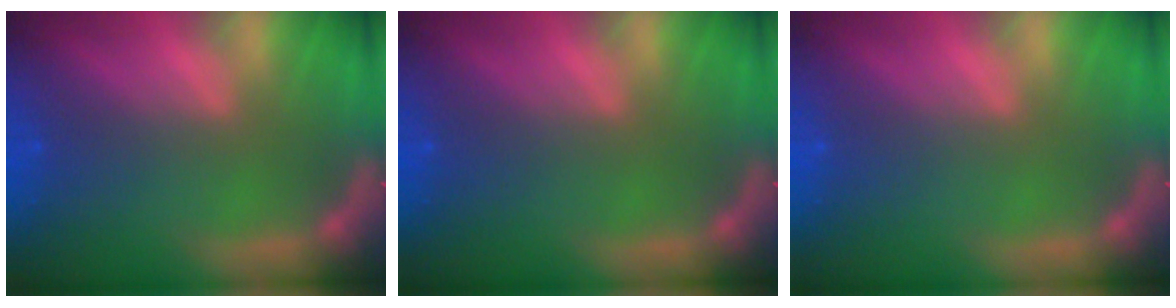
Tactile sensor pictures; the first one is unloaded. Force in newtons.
{"total": 0.0}
{"total": 0.0}